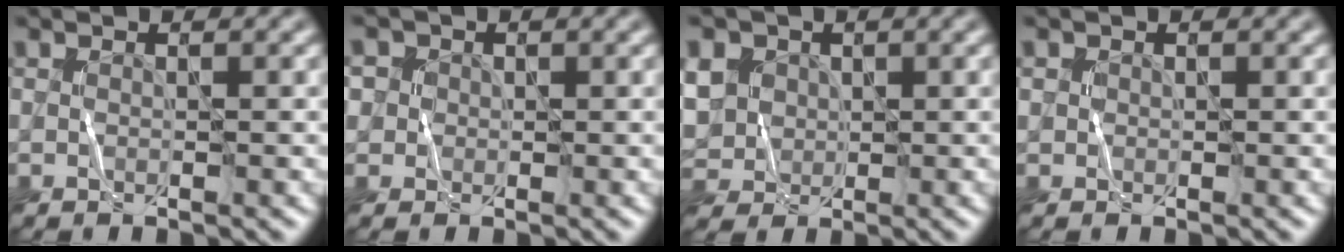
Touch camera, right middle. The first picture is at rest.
{"total": 2.5, "force": [0.9, 2.3, 0.2], "torque": [0.001, 0.008, -0.006]}
{"total": 5.9, "force": [1.7, 5.2, 2.2], "torque": [-0.077, 0.022, 0.029]}
{"total": 0.5, "force": [0.1, 0.5, -0.2], "torque": [0.006, 0.003, -0.001]}